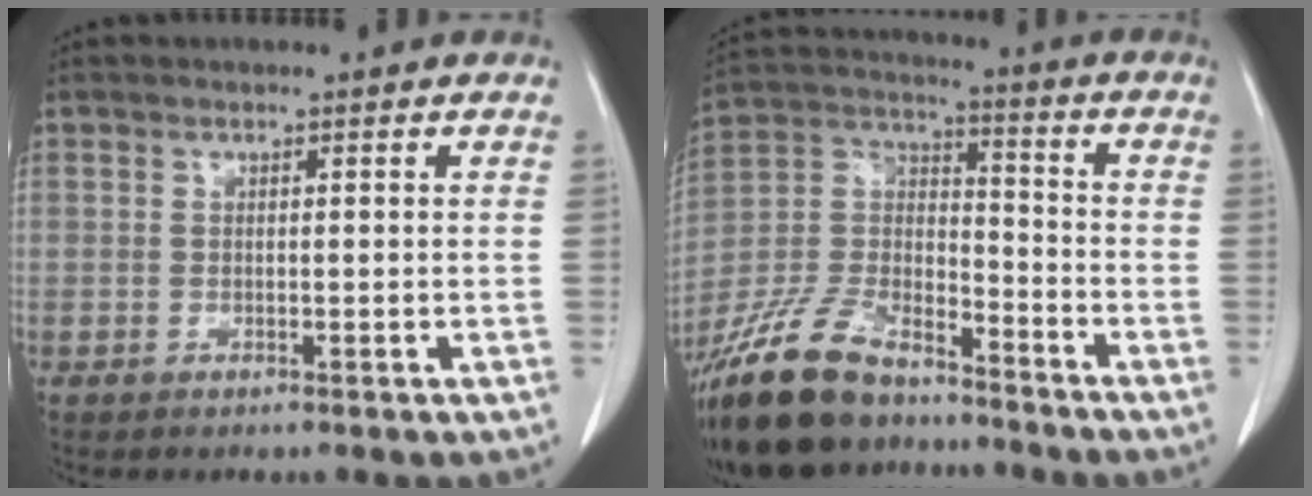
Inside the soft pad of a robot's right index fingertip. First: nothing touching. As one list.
[{"total": 17.8, "force": [-14.1, 6.6, 8.6], "torque": [-0.194, 0.004, -0.263]}]